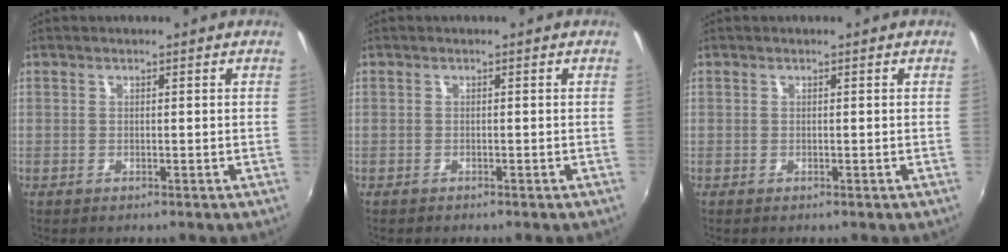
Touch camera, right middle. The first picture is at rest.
{"total": 0.6, "force": [-0.5, 0.2, 0.1], "torque": [-0.005, 0.000, -0.008]}
{"total": 0.0}